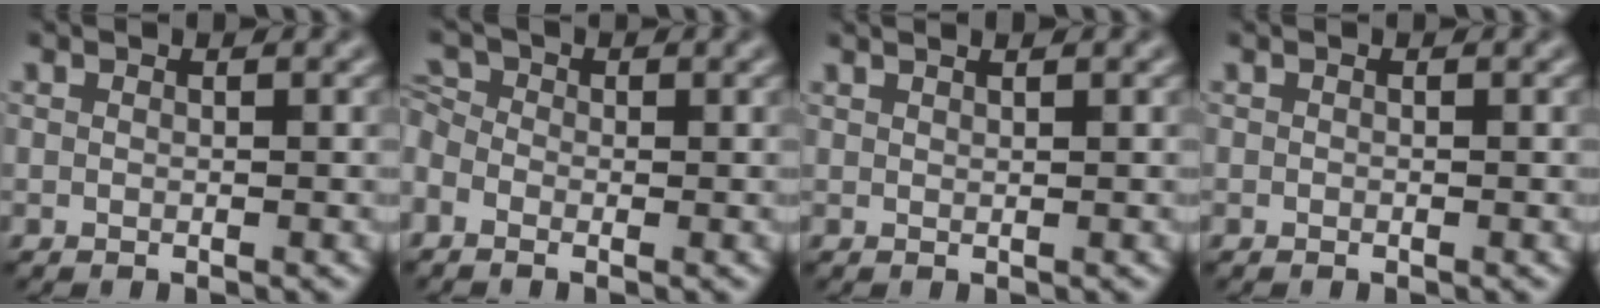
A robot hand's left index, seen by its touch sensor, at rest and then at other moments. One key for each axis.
{"total": 2.4, "fx": -0.7, "fy": 1.9, "fz": 1.1, "tx": -0.029, "ty": 0.012, "tz": -0.019}
{"total": 1.6, "fx": 1.1, "fy": 0.6, "fz": 1.0, "tx": 0.005, "ty": 0.006, "tz": -0.005}
{"total": 0.0}